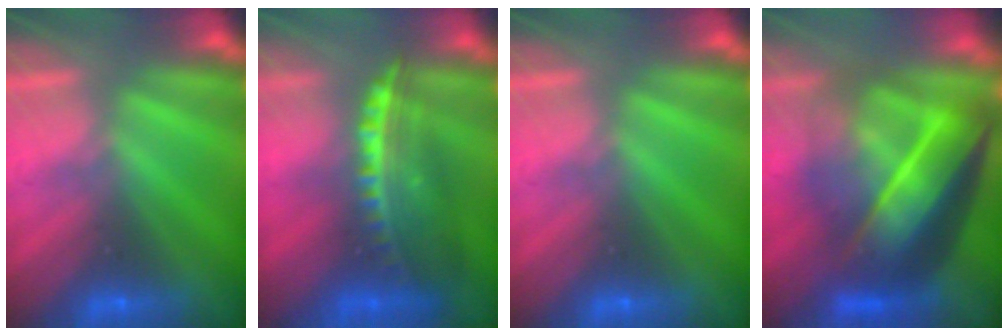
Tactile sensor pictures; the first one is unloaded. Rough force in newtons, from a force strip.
{"total": 6.5}
{"total": 0.0}
{"total": 7.3}